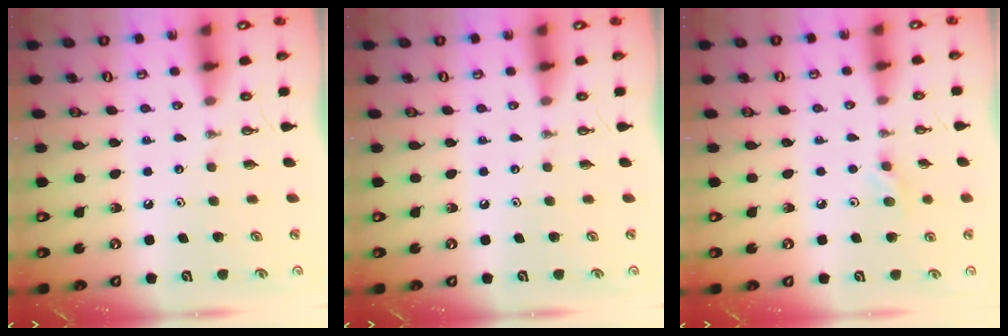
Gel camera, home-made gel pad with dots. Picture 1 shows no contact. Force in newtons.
{"total": 0.0}
{"total": 5.2, "press": 5.1, "slide": 0.7}